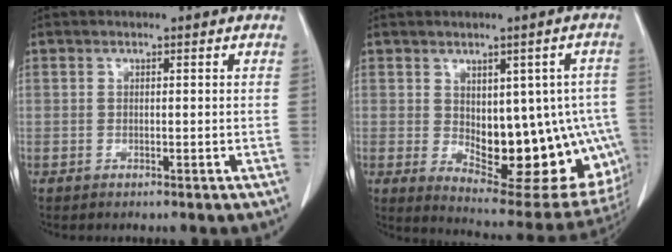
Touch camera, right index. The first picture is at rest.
{"total": 19.0, "force": [-2.4, 9.0, 16.6], "torque": [-0.154, 0.010, 0.001]}